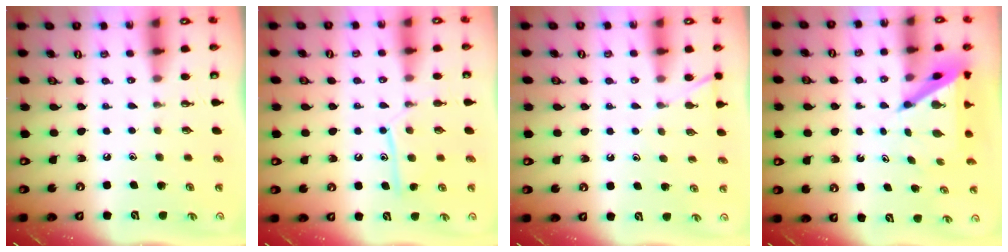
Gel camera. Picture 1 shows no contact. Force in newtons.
{"total": 11.5, "press": 11.4, "slide": 0.8}
{"total": 6.4, "press": 6.4, "slide": 0.3}
{"total": 6.8, "press": 6.7, "slide": 0.4}